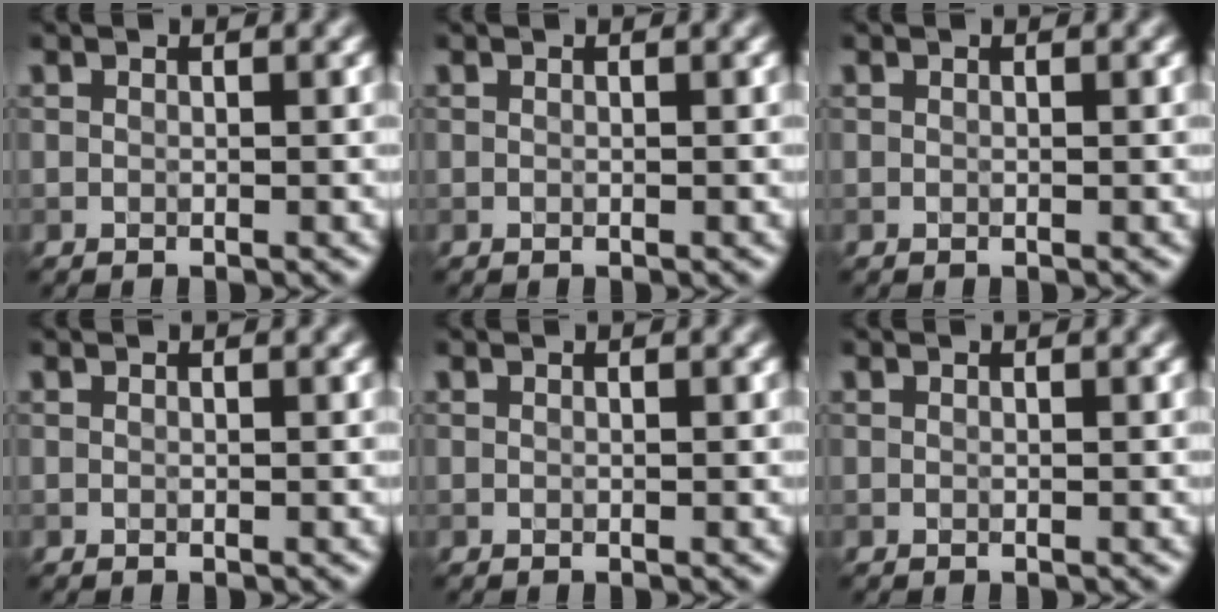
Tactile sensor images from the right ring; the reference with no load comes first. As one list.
[{"total": 0.0}, {"total": 0.0}, {"total": 0.0}, {"total": 0.0}, {"total": 0.0}]